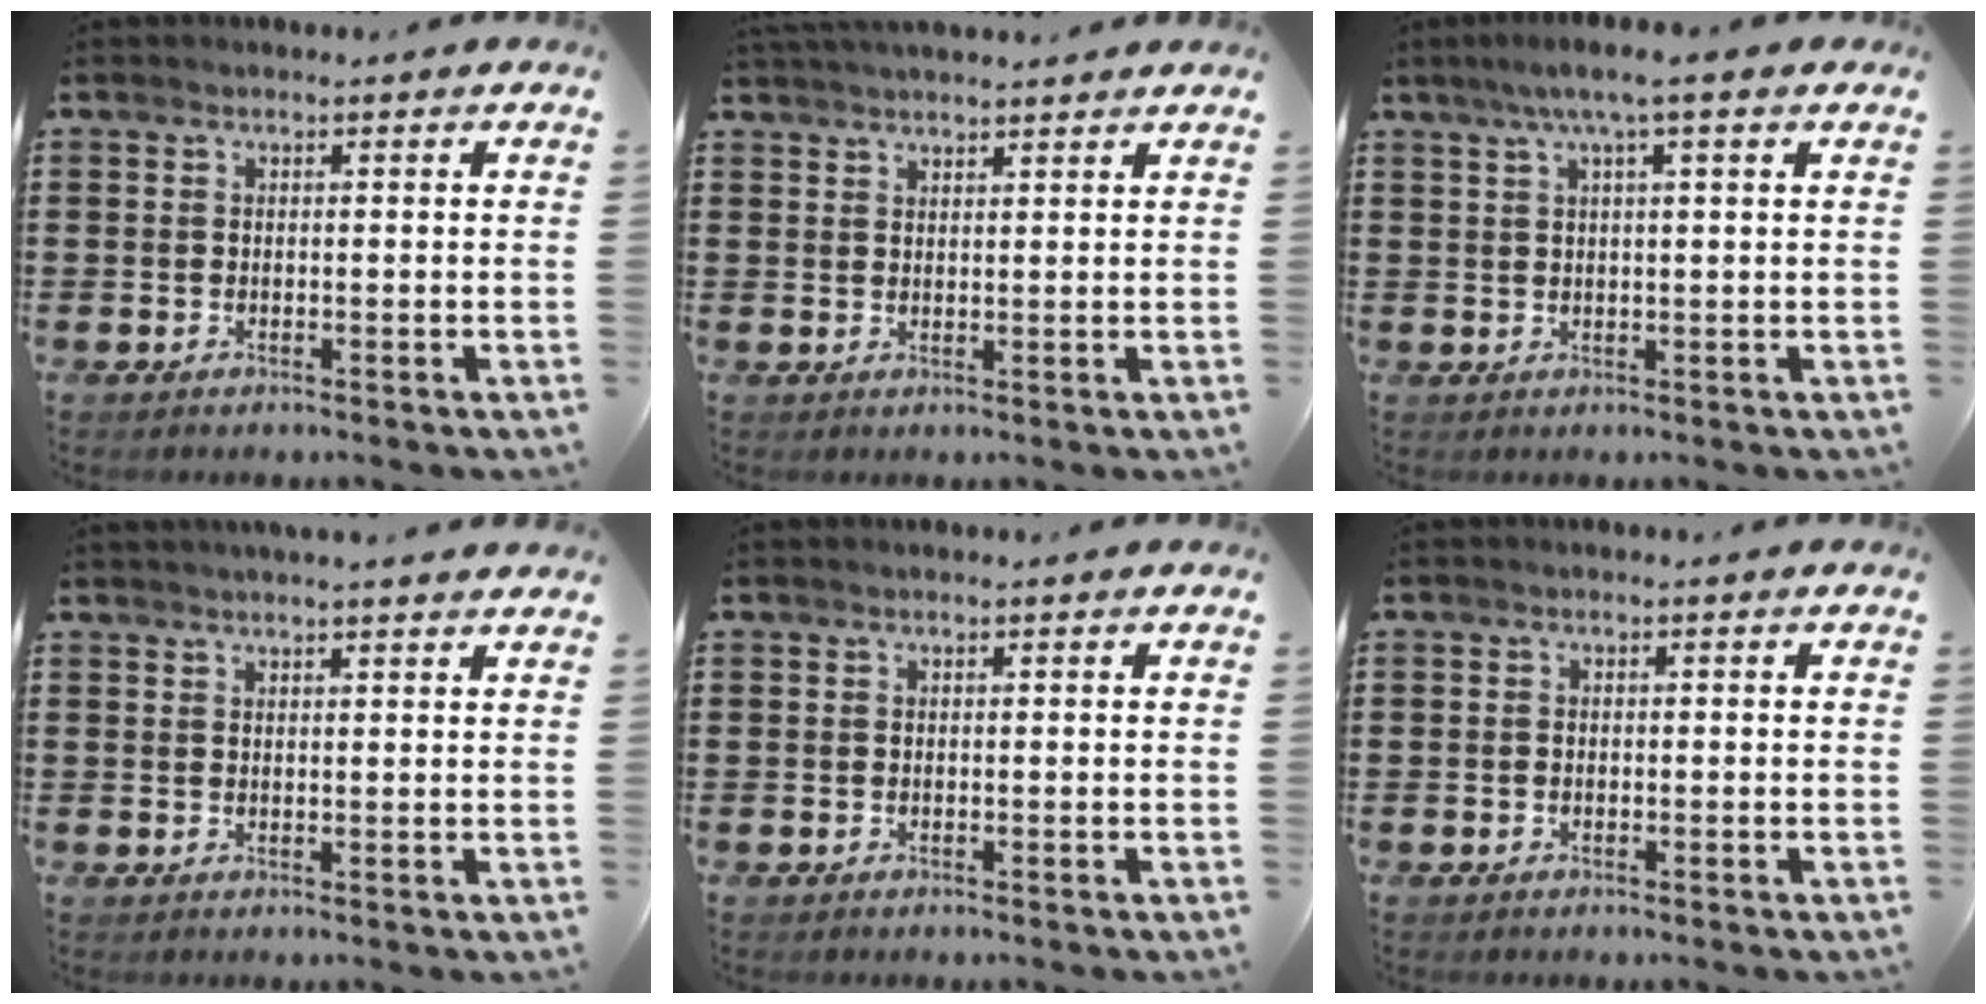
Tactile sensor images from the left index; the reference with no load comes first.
{"total": 2.4, "force": [2.4, -0.1, 0.2], "torque": [-0.011, -0.002, 0.046]}
{"total": 4.8, "force": [2.7, 0.2, 3.9], "torque": [-0.081, 0.008, 0.045]}
{"total": 1.9, "force": [1.9, -0.3, 0.4], "torque": [-0.012, -0.001, 0.036]}
{"total": 0.0}
{"total": 0.6, "force": [-0.3, 0.5, 0.2], "torque": [-0.006, 0.002, -0.005]}